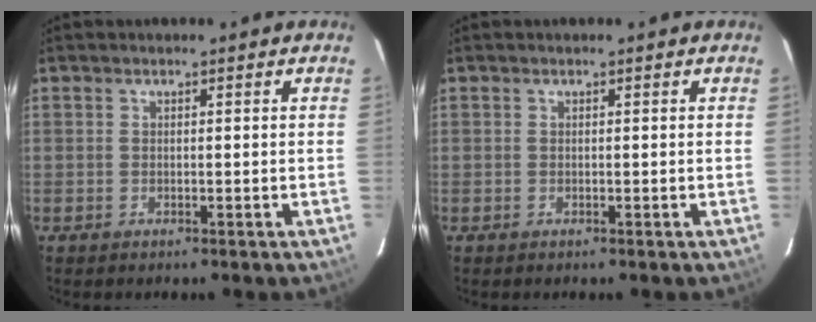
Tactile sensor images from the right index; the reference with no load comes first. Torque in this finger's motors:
{"motor_torque": [0.00, 0.00, 0.00, 0.00]}